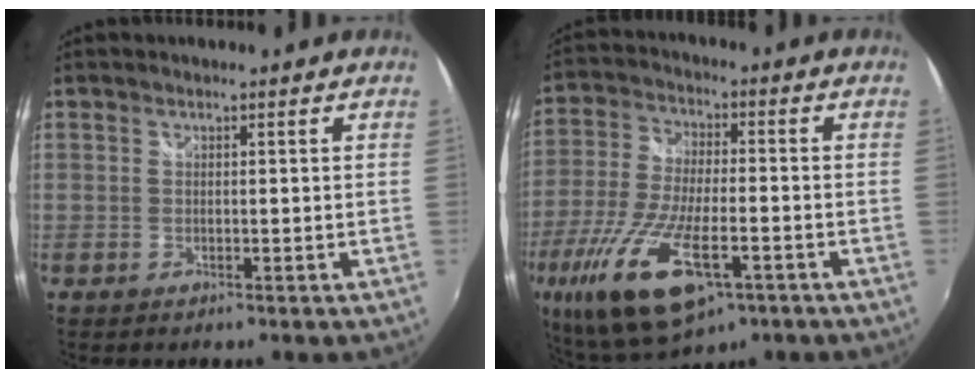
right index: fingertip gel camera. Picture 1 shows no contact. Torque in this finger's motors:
{"motor_torque": [1.93, -0.22, 0.99, 0.21]}